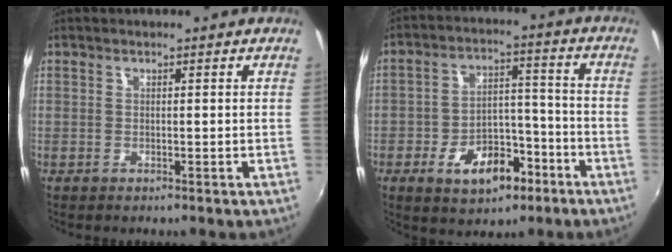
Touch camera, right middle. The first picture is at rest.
{"total": 11.3, "force": [-6.2, 6.6, 6.8], "torque": [-0.128, 0.024, -0.084]}